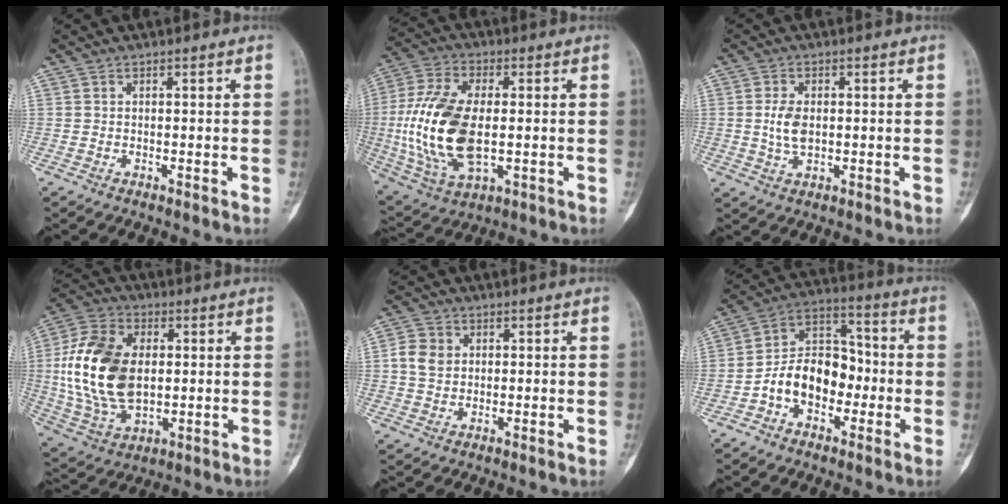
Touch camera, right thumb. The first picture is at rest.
{"total": 19.2, "force": [-0.8, 10.1, 16.3], "torque": [-0.345, -0.004, -0.007]}
{"total": 4.8, "force": [0.2, 2.9, 3.9], "torque": [-0.077, -0.002, 0.006]}
{"total": 19.9, "force": [1.4, 12.5, 15.4], "torque": [-0.301, -0.003, 0.034]}
{"total": 5.0, "force": [0.8, 4.2, 2.6], "torque": [-0.040, 0.004, 0.013]}
{"total": 12.9, "force": [-3.4, 9.1, 8.5], "torque": [-0.114, 0.050, -0.069]}